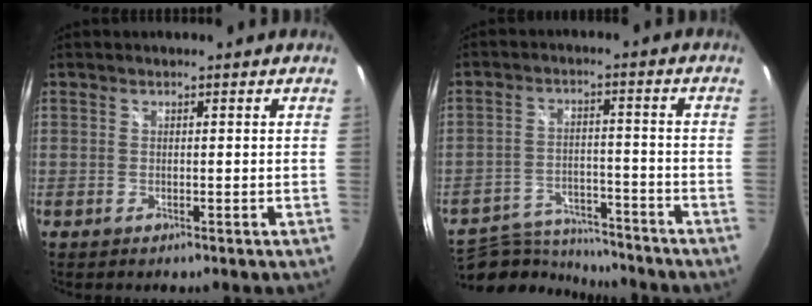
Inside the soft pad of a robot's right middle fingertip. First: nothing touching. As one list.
[{"total": 16.1, "force": [-14.2, 4.7, 5.9], "torque": [-0.139, -0.008, -0.221]}]